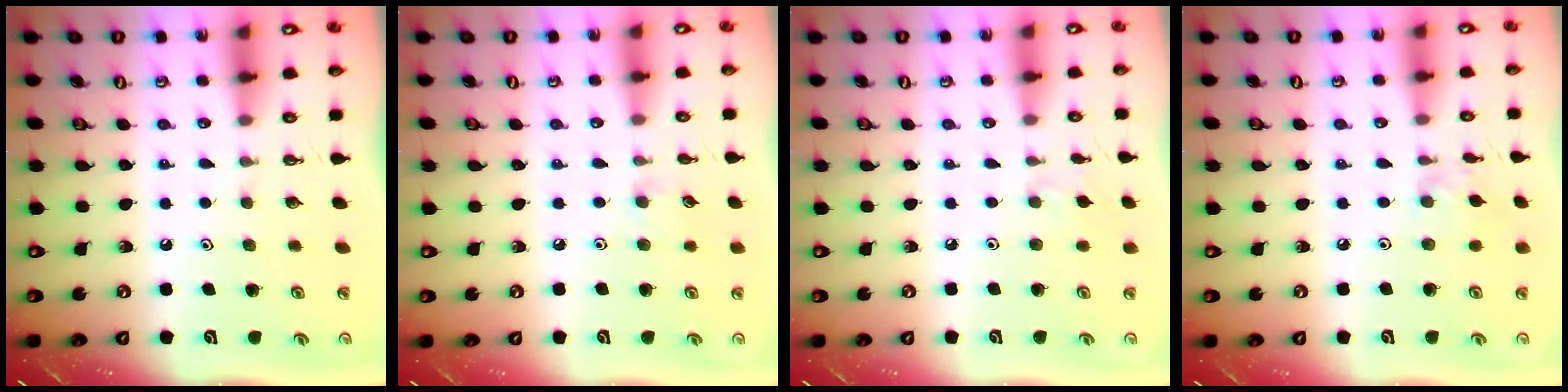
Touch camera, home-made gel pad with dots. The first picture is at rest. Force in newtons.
{"total": 4.7, "press": 4.6, "slide": 0.7}
{"total": 2.2, "press": 2.2, "slide": 0.5}
{"total": 1.9, "press": 1.8, "slide": 0.5}